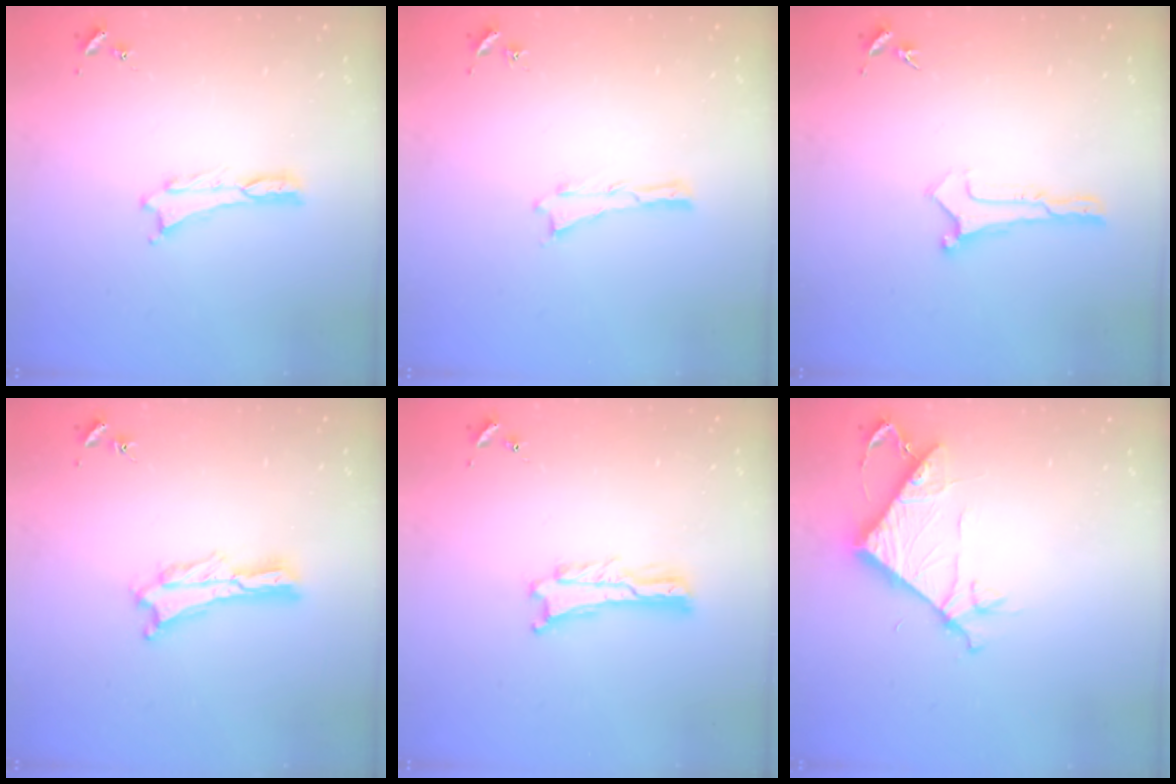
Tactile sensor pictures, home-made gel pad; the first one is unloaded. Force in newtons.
{"total": 0.0}
{"total": 0.0}
{"total": 1.8, "press": 1.8, "slide": 0.2}
{"total": 0.8, "press": 0.8, "slide": 0.2}
{"total": 7.9, "press": 7.8, "slide": 0.6}